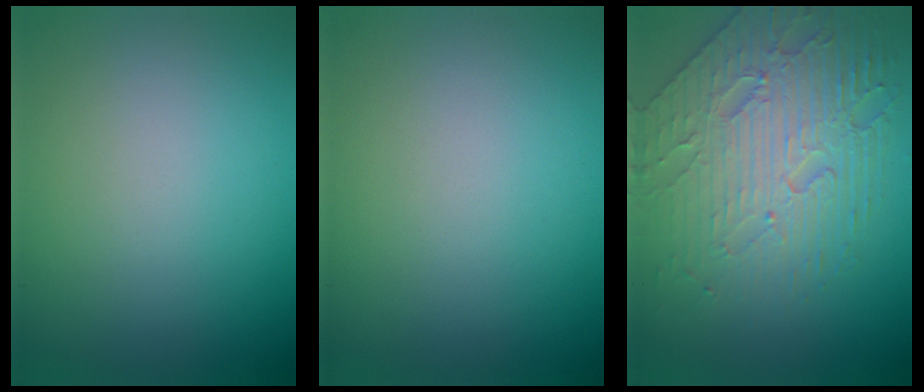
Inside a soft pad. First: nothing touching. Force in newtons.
{"total": 0.0}
{"total": 7.3, "press": 5.5, "slide": 4.8}